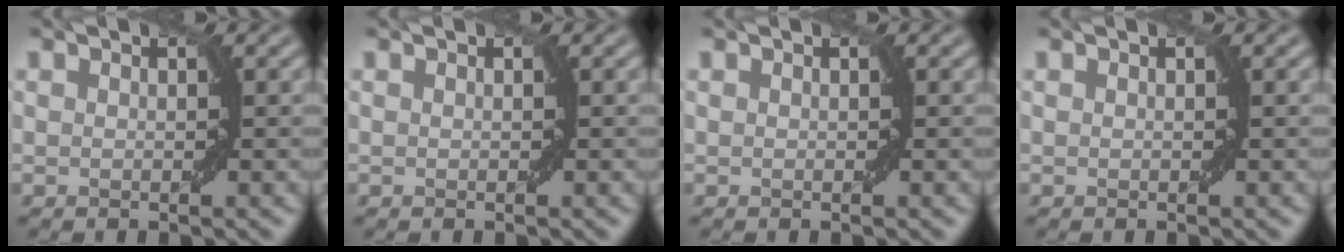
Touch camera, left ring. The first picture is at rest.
{"total": 0.0}
{"total": 0.0}
{"total": 0.0}